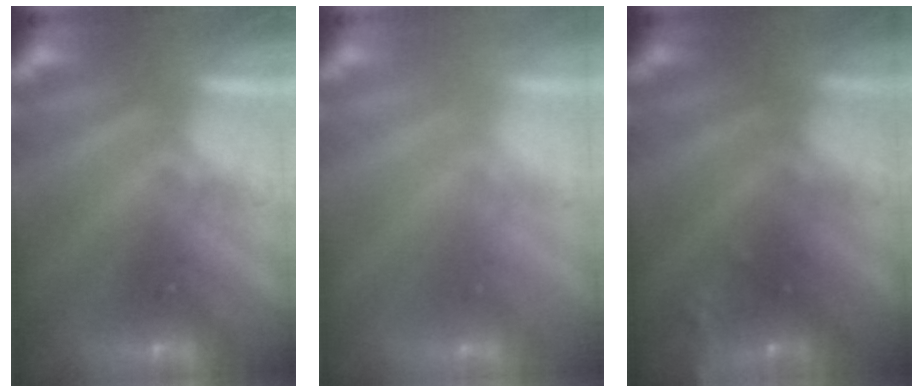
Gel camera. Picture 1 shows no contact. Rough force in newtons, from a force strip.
{"total": 2.9}
{"total": 8.4}